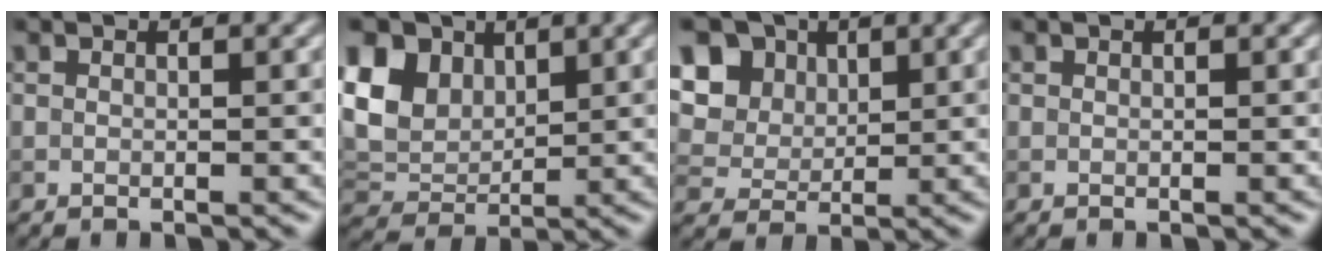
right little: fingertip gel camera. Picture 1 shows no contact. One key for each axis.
{"total": 8.1, "fx": 3.3, "fy": 6.0, "fz": 4.5, "tx": -0.126, "ty": 0.026, "tz": 0.050}
{"total": 11.7, "fx": 5.1, "fy": 9.1, "fz": 5.3, "tx": -0.137, "ty": 0.022, "tz": 0.085}
{"total": 0.0}